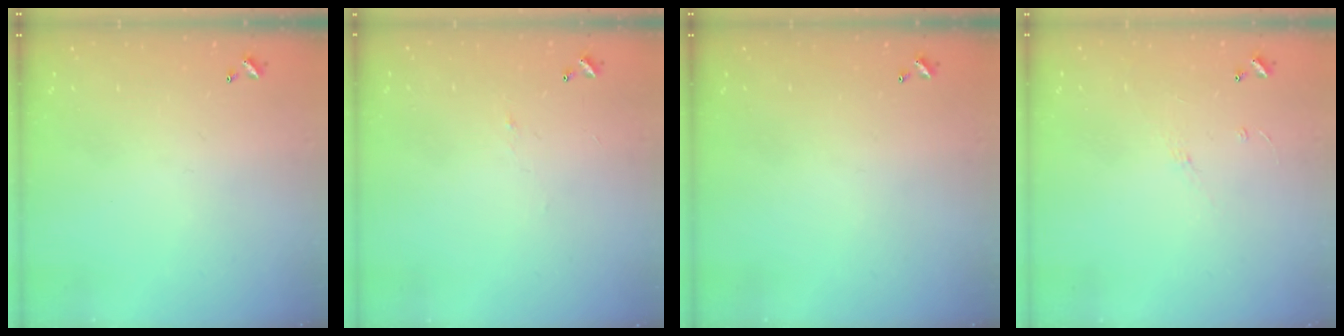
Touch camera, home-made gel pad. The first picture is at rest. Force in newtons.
{"total": 0.8, "press": 0.6, "slide": 0.6}
{"total": 0.0}
{"total": 5.5, "press": 5.5, "slide": 0.5}